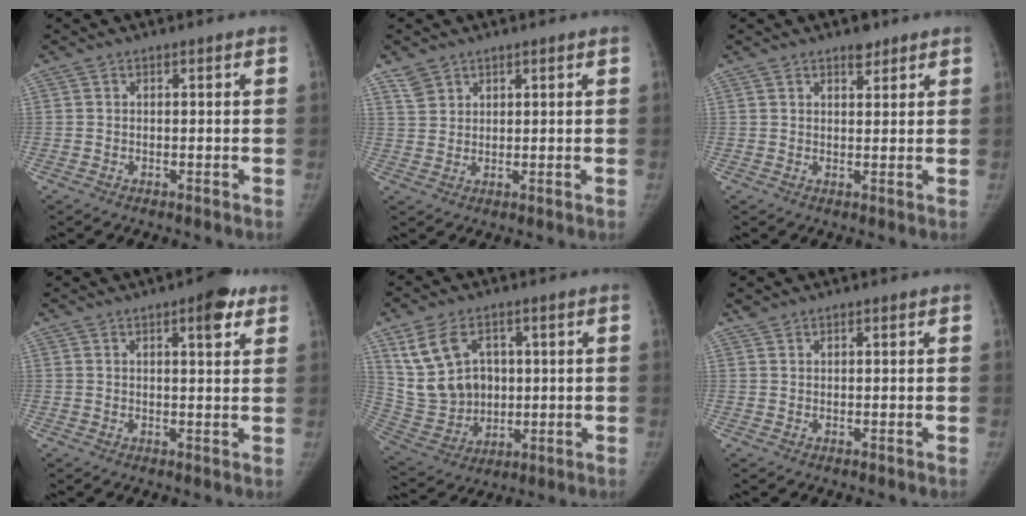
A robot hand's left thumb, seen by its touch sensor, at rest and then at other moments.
{"total": 3.6, "force": [2.6, 2.4, 0.7], "torque": [-0.001, -0.012, 0.053]}
{"total": 2.9, "force": [2.2, 1.4, 1.3], "torque": [-0.007, -0.014, 0.033]}
{"total": 5.6, "force": [3.1, 1.7, 4.3], "torque": [-0.047, -0.012, 0.036]}
{"total": 13.9, "force": [4.7, 10.2, 8.1], "torque": [-0.130, -0.013, 0.112]}
{"total": 1.3, "force": [1.3, 0.4, 0.2], "torque": [0.000, 0.000, 0.024]}